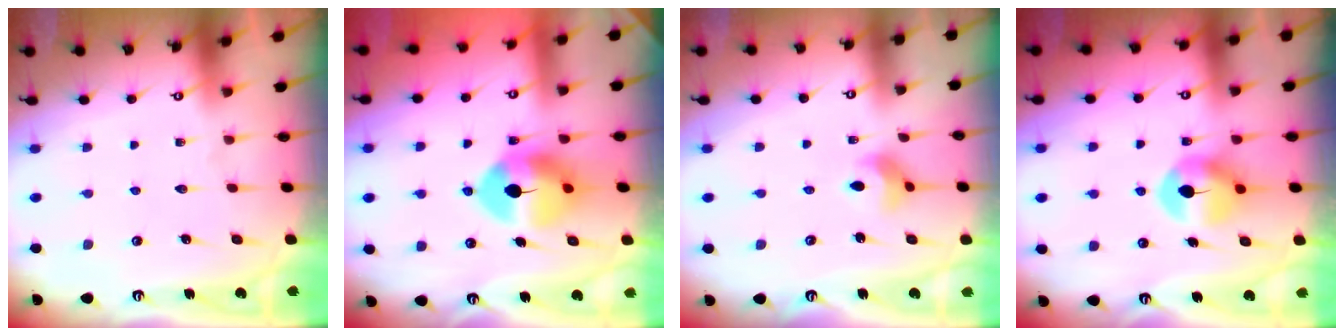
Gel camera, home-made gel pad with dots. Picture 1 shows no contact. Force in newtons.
{"total": 10.4, "press": 10.3, "slide": 1.3}
{"total": 6.7, "press": 6.5, "slide": 1.3}
{"total": 7.7, "press": 7.6, "slide": 0.7}